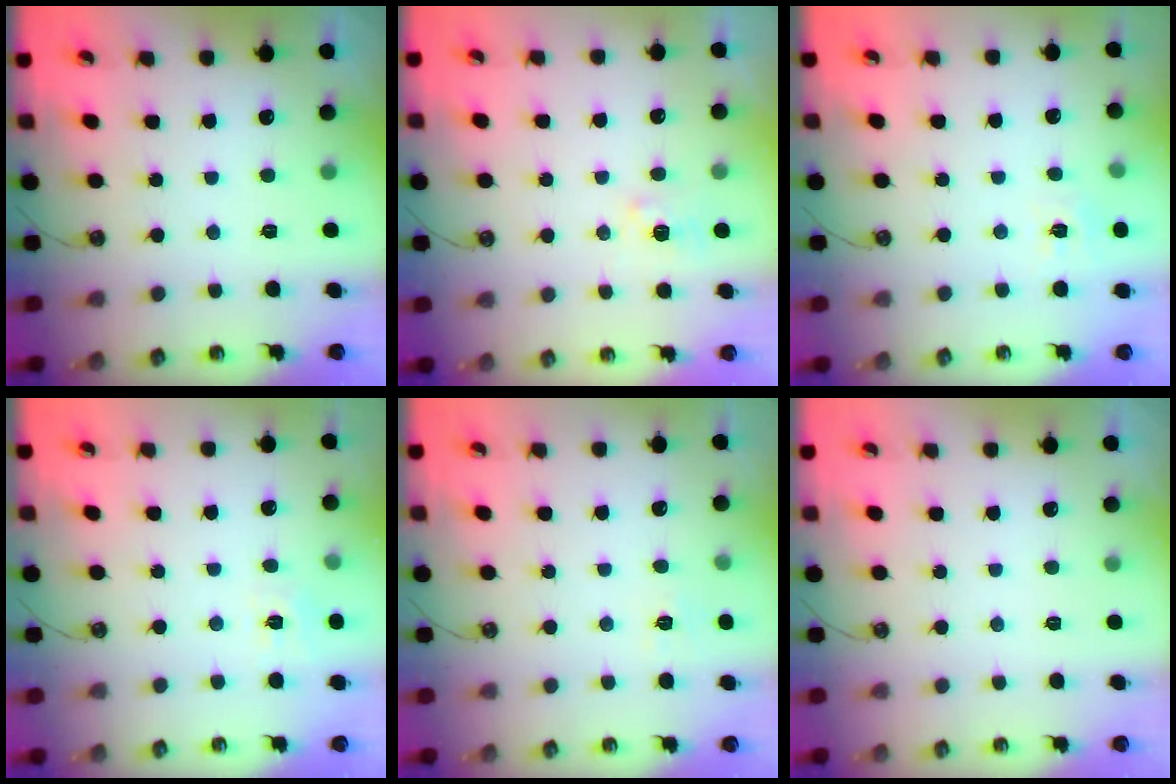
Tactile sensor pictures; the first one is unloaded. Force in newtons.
{"total": 4.5, "press": 4.4, "slide": 0.5}
{"total": 5.5, "press": 5.5, "slide": 0.6}
{"total": 5.6, "press": 5.6, "slide": 0.3}
{"total": 6.5, "press": 6.4, "slide": 0.6}
{"total": 0.0}